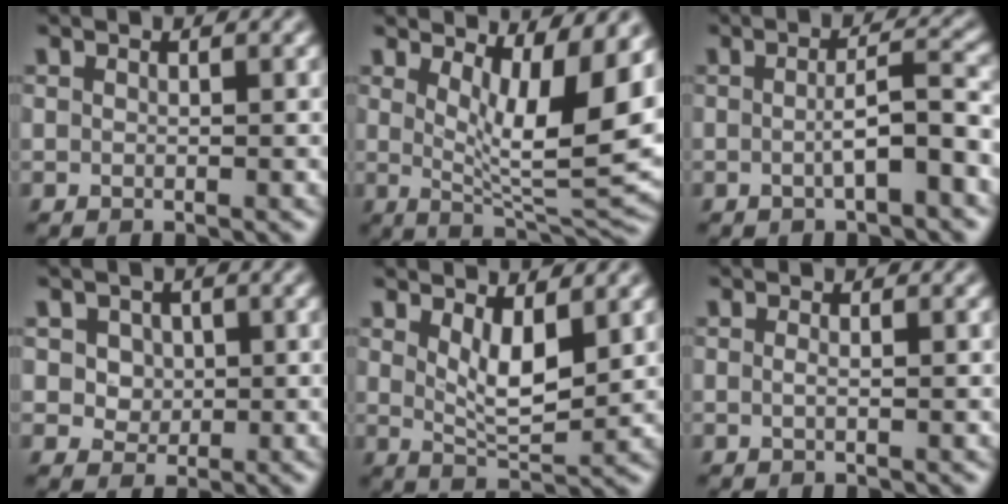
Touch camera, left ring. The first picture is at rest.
{"total": 9.8, "force": [3.2, 2.8, 8.8], "torque": [-0.135, -0.012, 0.058]}
{"total": 3.6, "force": [-0.8, 0.7, 3.4], "torque": [-0.056, 0.010, -0.016]}
{"total": 3.7, "force": [1.4, 3.0, 1.6], "torque": [-0.030, 0.008, 0.021]}
{"total": 4.0, "force": [1.6, 1.4, 3.4], "torque": [-0.065, -0.013, 0.033]}
{"total": 0.6, "force": [0.0, 0.1, 0.6], "torque": [-0.013, 0.000, -0.001]}